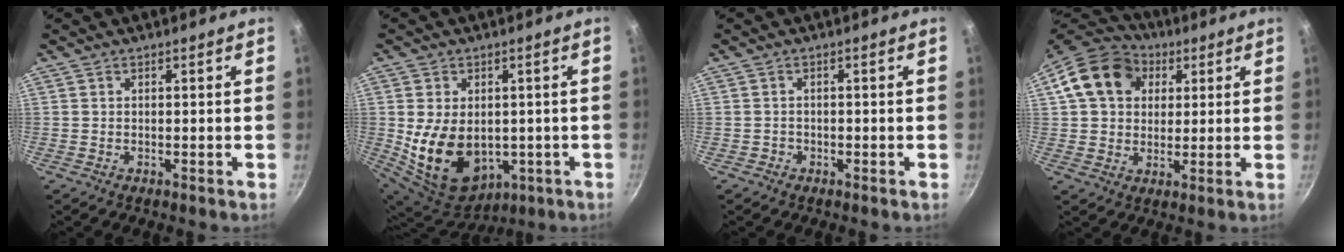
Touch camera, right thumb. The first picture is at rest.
{"total": 15.7, "force": [-1.2, 11.2, 11.0], "torque": [-0.185, -0.013, 0.010]}
{"total": 1.1, "force": [-0.6, 0.9, 0.0], "torque": [0.002, 0.009, -0.008]}
{"total": 15.4, "force": [4.6, 12.1, 8.2], "torque": [-0.130, 0.020, 0.065]}